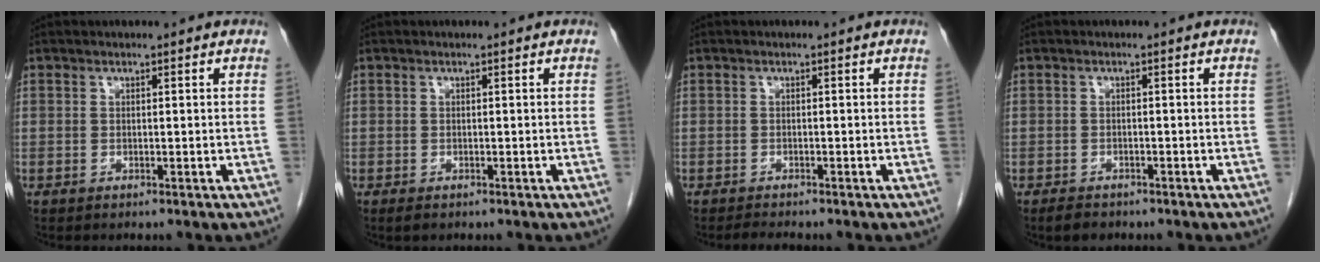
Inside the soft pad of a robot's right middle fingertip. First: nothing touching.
{"total": 1.1, "force": [-0.7, 0.6, 0.6], "torque": [-0.013, 0.000, -0.006]}
{"total": 1.4, "force": [-1.4, 0.1, 0.4], "torque": [-0.013, -0.006, -0.021]}
{"total": 2.3, "force": [-1.8, 1.2, 0.8], "torque": [-0.019, -0.001, -0.024]}